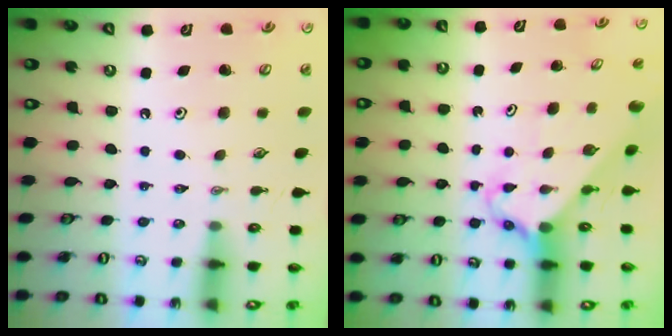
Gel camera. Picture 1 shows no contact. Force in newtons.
{"total": 2.7, "press": 2.7, "slide": 0.2}